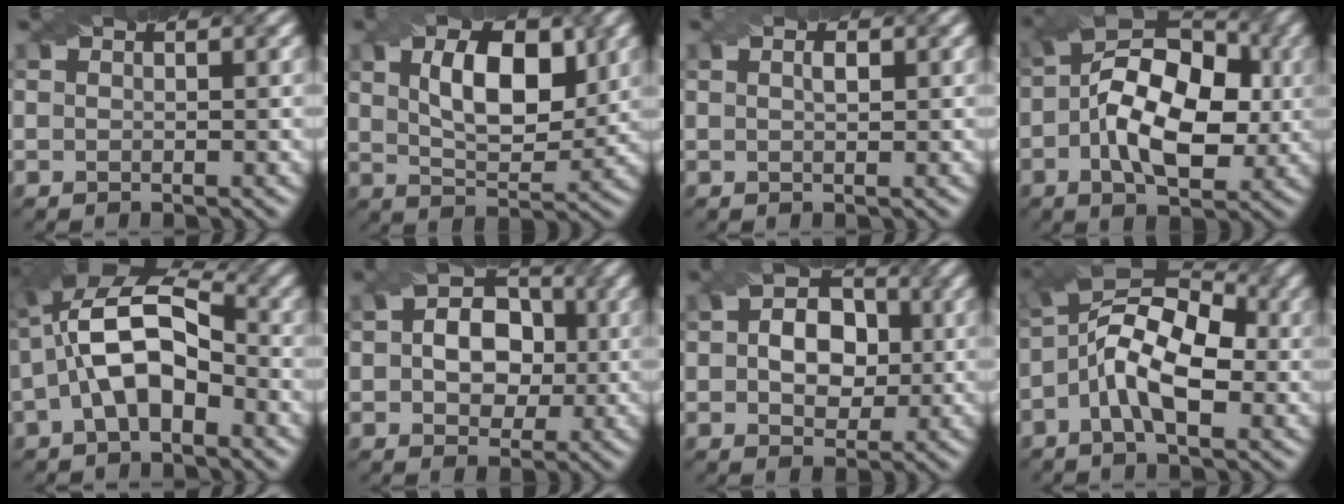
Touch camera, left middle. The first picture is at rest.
{"total": 6.6, "force": [2.1, 3.3, 5.4], "torque": [-0.091, -0.001, 0.038]}
{"total": 1.0, "force": [0.3, 0.3, 0.9], "torque": [-0.017, 0.002, 0.006]}
{"total": 11.4, "force": [-0.3, 6.4, 9.4], "torque": [-0.149, 0.012, -0.010]}
{"total": 9.4, "force": [-0.7, 5.1, 7.9], "torque": [-0.153, 0.024, -0.025]}
{"total": 6.1, "force": [0.2, 4.4, 4.2], "torque": [-0.058, 0.006, -0.007]}
{"total": 5.5, "force": [0.2, 3.9, 3.8], "torque": [-0.062, 0.004, -0.005]}
{"total": 9.1, "force": [-1.2, 4.2, 7.9], "torque": [-0.140, 0.029, -0.037]}